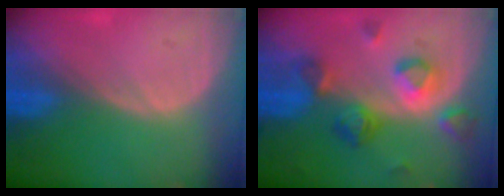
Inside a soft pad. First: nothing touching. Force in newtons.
{"total": 8.0, "press": 7.7, "slide": 2.2}